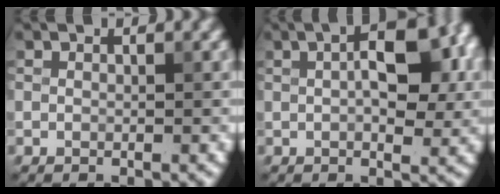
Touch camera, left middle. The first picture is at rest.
{"total": 6.9, "force": [1.4, 3.2, 5.9], "torque": [-0.085, 0.013, 0.022]}